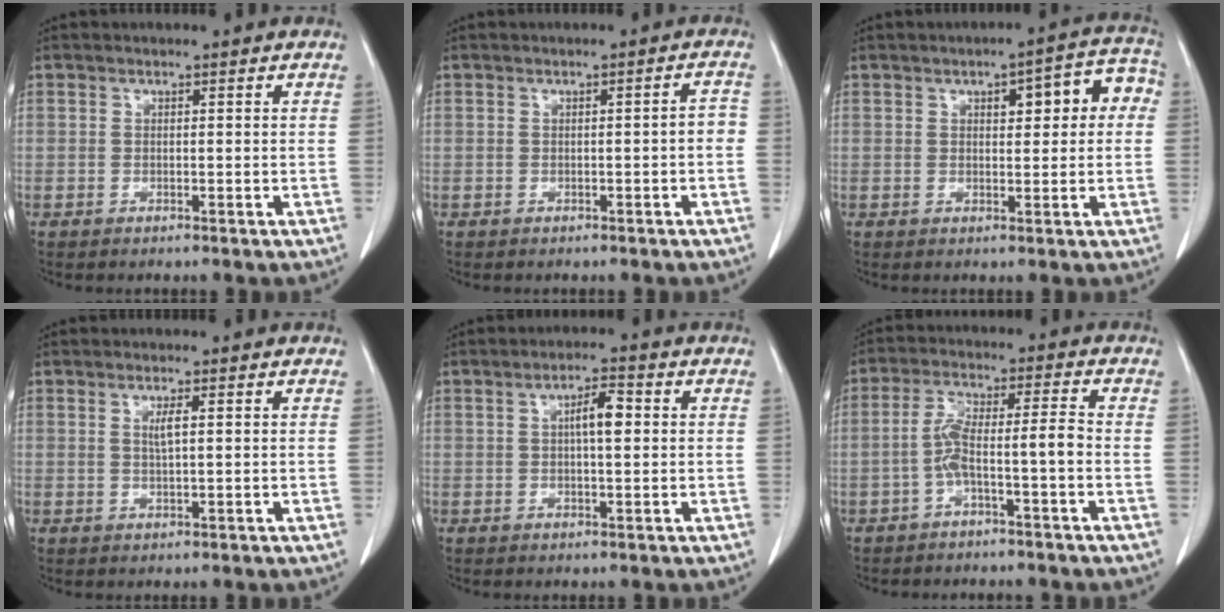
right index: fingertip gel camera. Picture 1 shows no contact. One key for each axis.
{"total": 1.9, "fx": -0.5, "fy": 0.4, "fz": 1.7, "tx": -0.017, "ty": 0.006, "tz": -0.007}
{"total": 7.5, "fx": 1.7, "fy": 2.5, "fz": 6.9, "tx": -0.080, "ty": 0.033, "tz": 0.016}
{"total": 1.9, "fx": 0.5, "fy": 0.0, "fz": 1.8, "tx": -0.037, "ty": 0.000, "tz": 0.009}
{"total": 4.3, "fx": 0.7, "fy": 0.9, "fz": 4.2, "tx": -0.071, "ty": 0.009, "tz": 0.008}
{"total": 6.1, "fx": -2.1, "fy": 0.2, "fz": 5.7, "tx": -0.110, "ty": 0.030, "tz": -0.034}